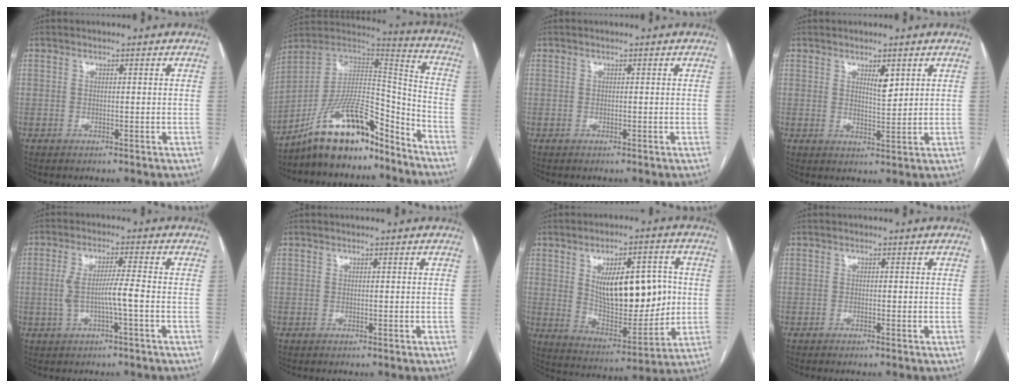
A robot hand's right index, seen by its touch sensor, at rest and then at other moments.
{"total": 17.3, "force": [-13.5, 4.8, 9.7], "torque": [-0.156, 0.048, -0.232]}
{"total": 0.0}
{"total": 3.1, "force": [1.6, 0.8, 2.5], "torque": [-0.043, -0.005, 0.029]}
{"total": 5.4, "force": [-1.0, -0.1, 5.3], "torque": [-0.105, 0.010, -0.015]}
{"total": 0.0}
{"total": 16.5, "force": [2.6, 7.0, 14.7], "torque": [-0.231, 0.006, 0.052]}
{"total": 0.6, "force": [-0.5, 0.0, 0.4], "torque": [-0.009, -0.001, -0.008]}